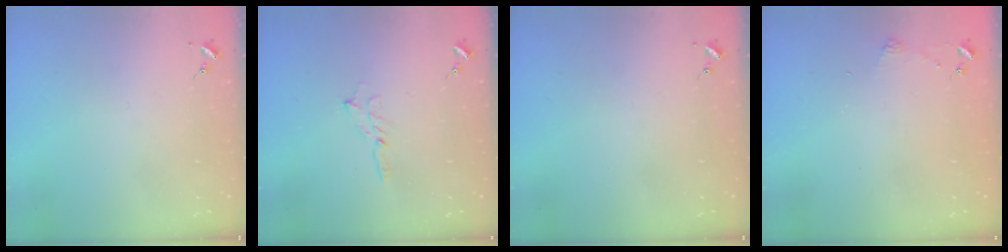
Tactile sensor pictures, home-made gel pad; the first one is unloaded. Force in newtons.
{"total": 2.5, "press": 2.5, "slide": 0.2}
{"total": 0.0}
{"total": 3.9, "press": 3.9, "slide": 0.4}